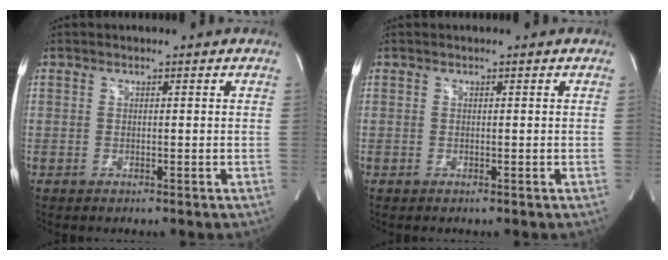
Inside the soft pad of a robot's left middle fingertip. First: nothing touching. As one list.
[{"total": 0.0}]